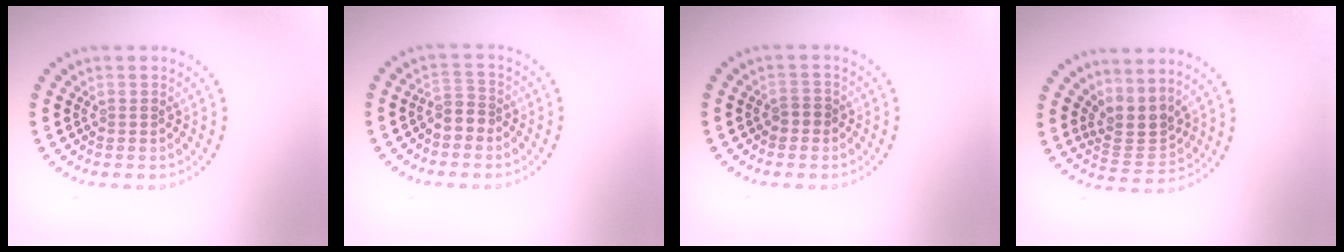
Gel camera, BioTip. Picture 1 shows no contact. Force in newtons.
{"total": 1.9, "press": 1.6, "slide": 1.0}
{"total": 1.1, "press": 1.1, "slide": 0.3}
{"total": 3.0, "press": 2.1, "slide": 2.1}